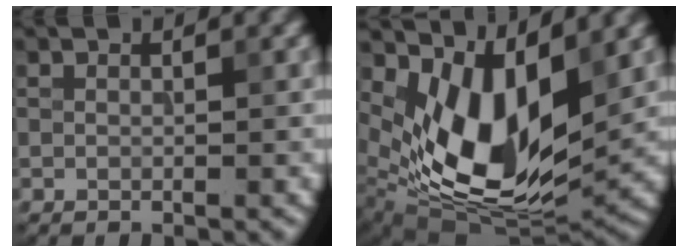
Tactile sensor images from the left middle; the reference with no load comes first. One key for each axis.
{"total": 11.0, "fx": 2.1, "fy": 6.0, "fz": 8.9, "tx": -0.168, "ty": -0.029, "tz": 0.045}